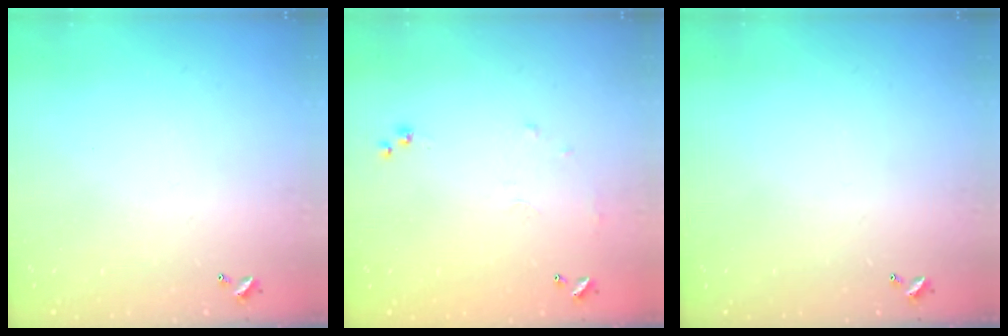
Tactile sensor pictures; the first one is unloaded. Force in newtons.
{"total": 6.0, "press": 5.9, "slide": 1.0}
{"total": 0.0}